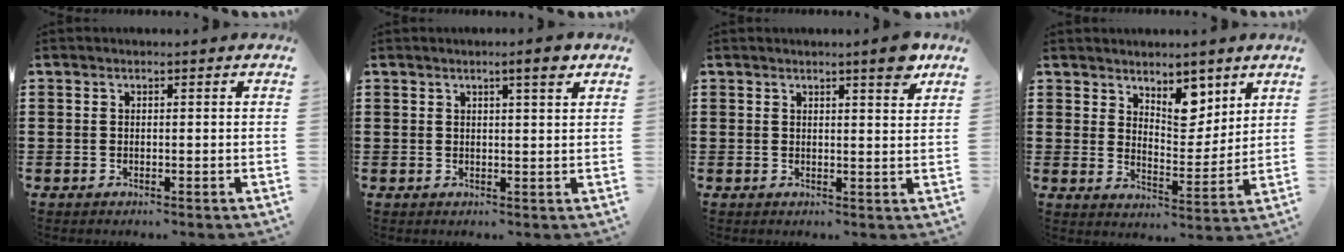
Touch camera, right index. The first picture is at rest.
{"total": 3.2, "force": [2.0, 0.1, 2.5], "torque": [-0.036, -0.005, 0.029]}
{"total": 3.9, "force": [3.0, 0.3, 2.5], "torque": [-0.032, -0.009, 0.047]}
{"total": 6.7, "force": [4.7, 3.5, 3.4], "torque": [-0.050, -0.018, 0.080]}